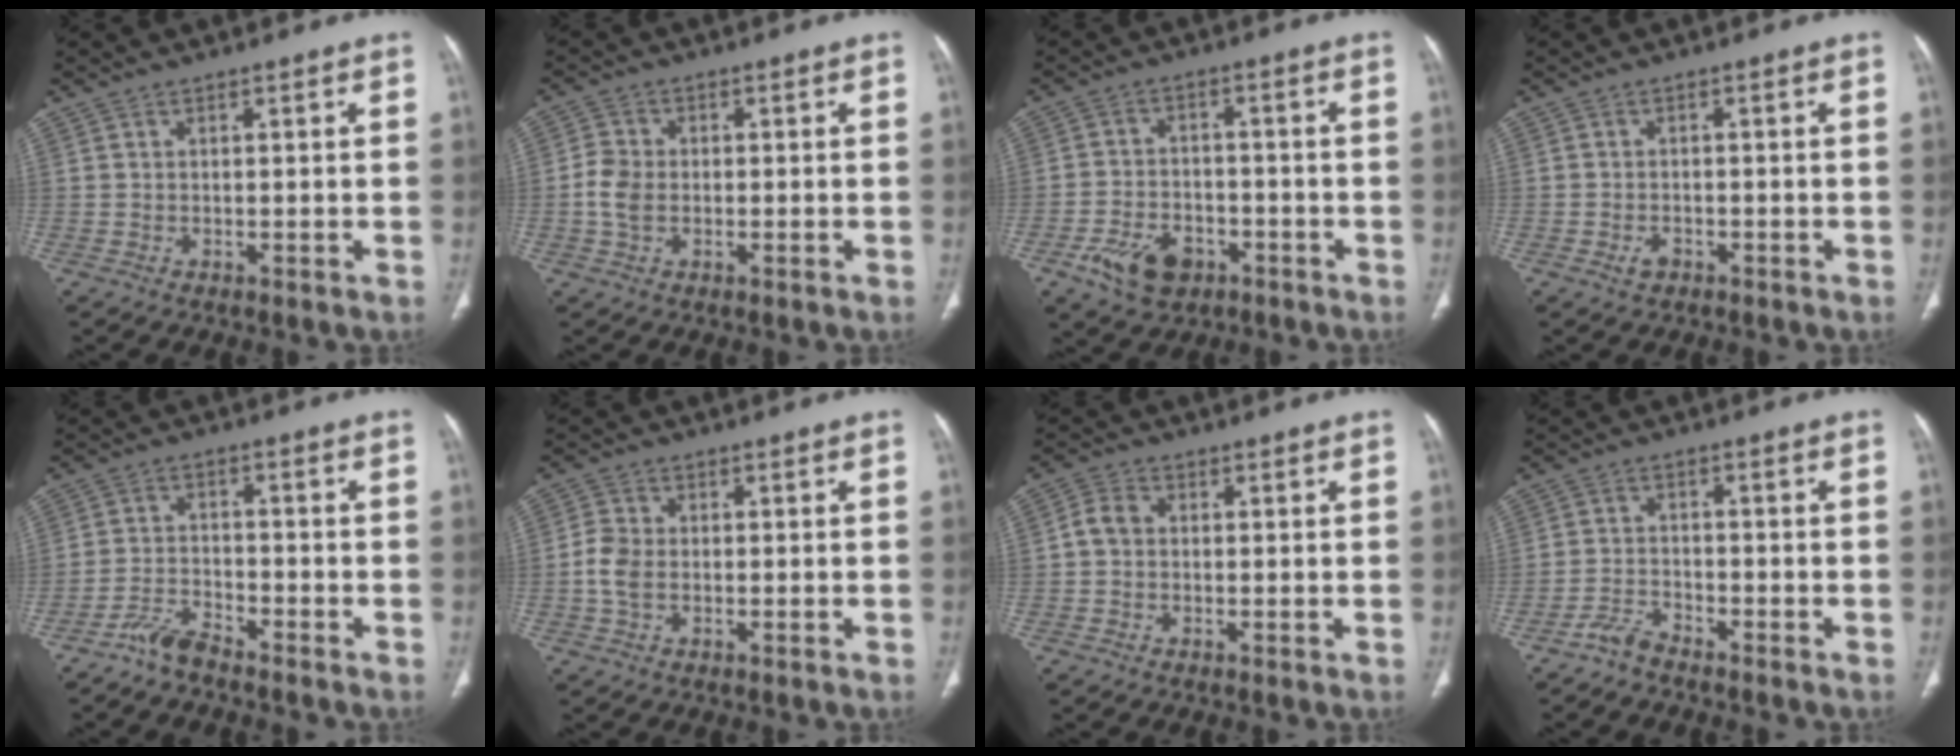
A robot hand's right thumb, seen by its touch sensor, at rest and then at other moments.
{"total": 4.5, "force": [-0.7, 3.2, 3.1], "torque": [-0.066, 0.010, -0.018]}
{"total": 8.9, "force": [-4.6, 5.8, 4.9], "torque": [-0.077, 0.025, -0.073]}
{"total": 1.9, "force": [-1.0, 1.3, 0.9], "torque": [-0.016, 0.008, -0.013]}
{"total": 4.4, "force": [-4.0, 1.0, 1.6], "torque": [-0.033, 0.018, -0.082]}
{"total": 4.4, "force": [-0.8, 3.0, 3.1], "torque": [-0.070, 0.010, -0.020]}
{"total": 3.5, "force": [-0.1, 2.9, 2.0], "torque": [-0.033, 0.012, -0.008]}
{"total": 3.2, "force": [-2.9, 0.8, 0.8], "torque": [-0.019, 0.013, -0.060]}